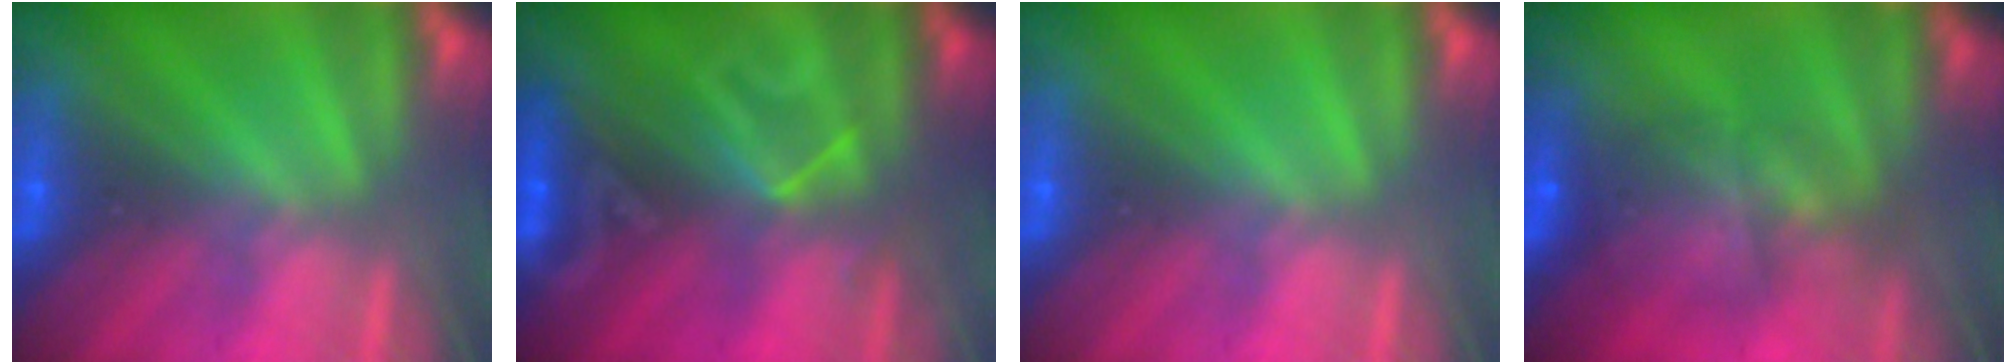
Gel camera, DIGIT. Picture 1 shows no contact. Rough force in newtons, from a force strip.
{"total": 2.6}
{"total": 0.0}
{"total": 5.7}